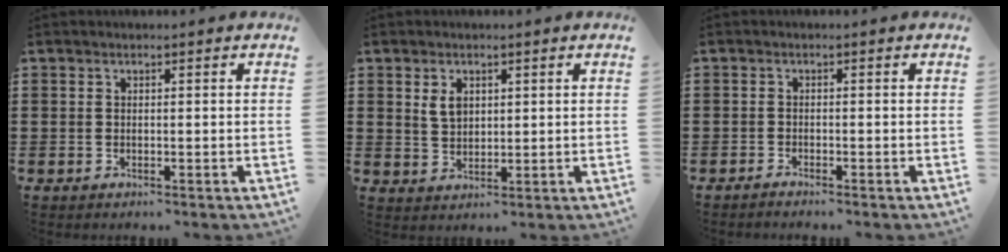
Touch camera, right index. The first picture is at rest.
{"total": 3.0, "force": [1.3, 1.9, 1.9], "torque": [-0.044, 0.008, 0.023]}
{"total": 0.8, "force": [-0.8, -0.1, 0.0], "torque": [-0.002, 0.003, -0.016]}